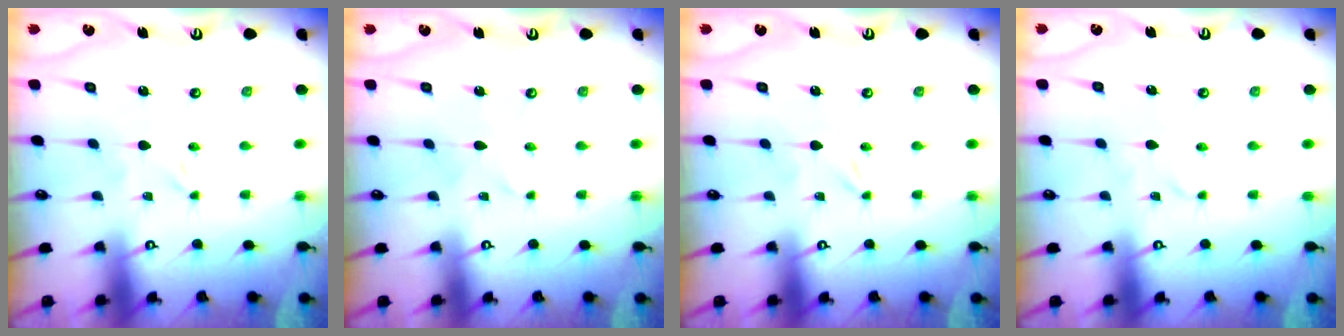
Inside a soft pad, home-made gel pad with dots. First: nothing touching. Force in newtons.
{"total": 1.9, "press": 1.9, "slide": 0.2}
{"total": 0.0}
{"total": 1.6, "press": 1.5, "slide": 0.1}